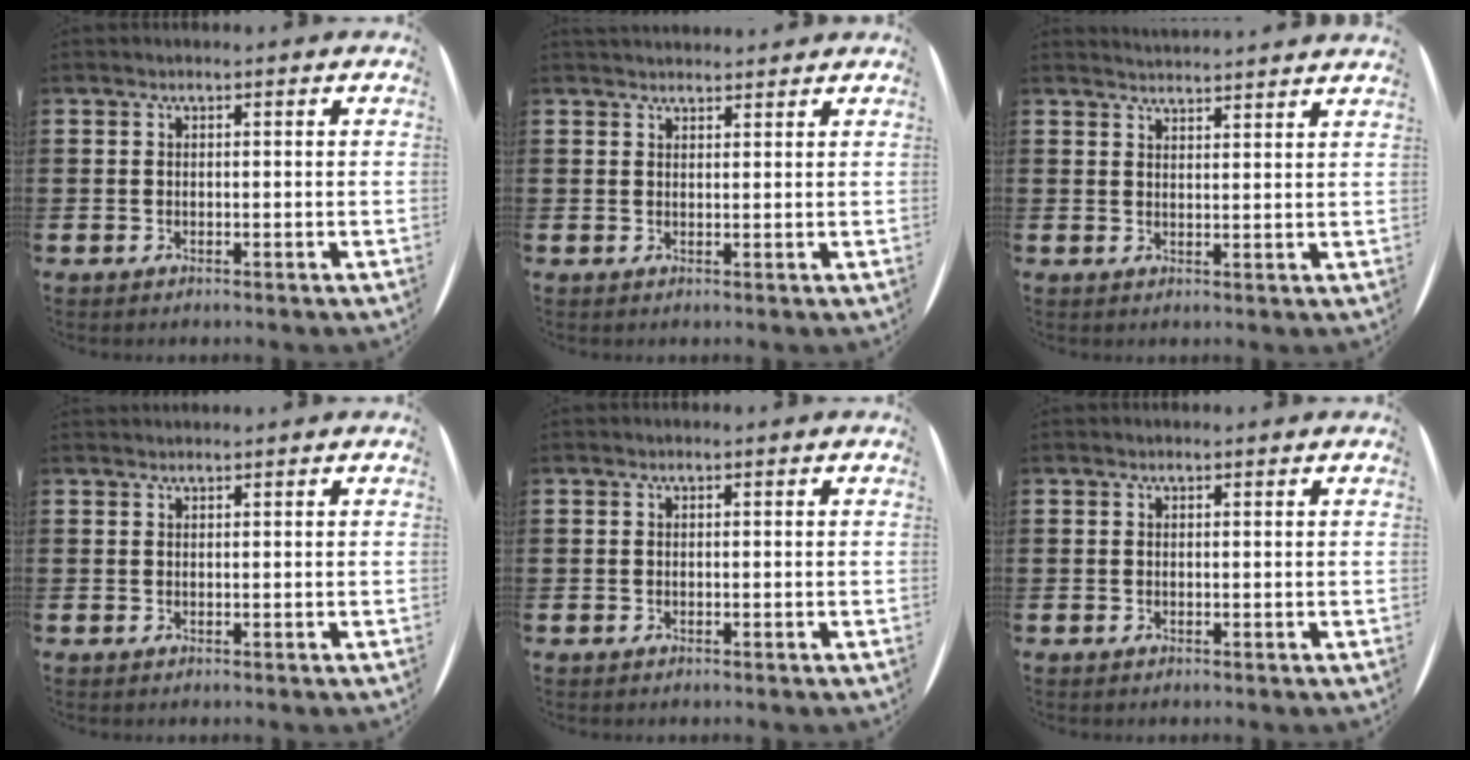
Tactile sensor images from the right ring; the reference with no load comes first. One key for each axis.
{"total": 1.4, "fx": 1.3, "fy": 0.1, "fz": -0.2, "tx": 0.001, "ty": 0.000, "tz": 0.026}
{"total": 2.5, "fx": 2.3, "fy": -0.6, "fz": -0.5, "tx": 0.007, "ty": -0.015, "tz": 0.044}
{"total": 0.6, "fx": 0.6, "fy": -0.1, "fz": 0.0, "tx": 0.001, "ty": 0.000, "tz": 0.012}
{"total": 0.0}
{"total": 0.0}